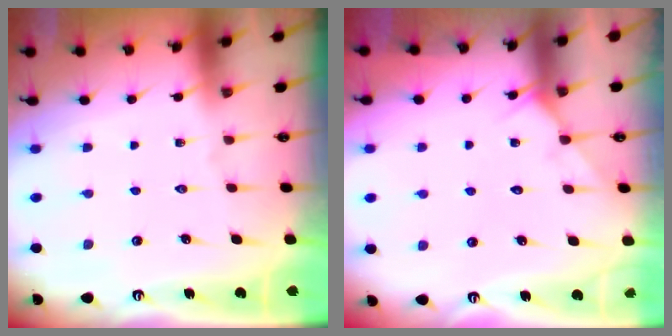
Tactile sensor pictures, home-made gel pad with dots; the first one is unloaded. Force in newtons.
{"total": 4.7, "press": 4.7, "slide": 0.4}